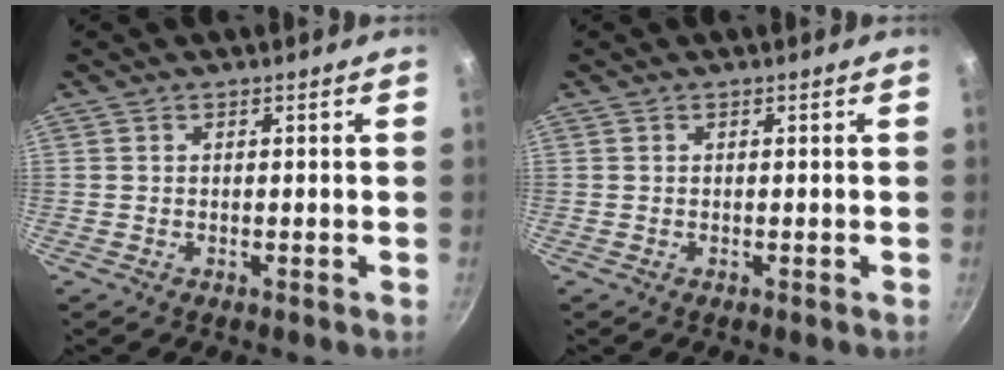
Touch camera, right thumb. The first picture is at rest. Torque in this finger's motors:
{"motor_torque": [0.01, 0.00, -0.01, 0.01, 0.00]}